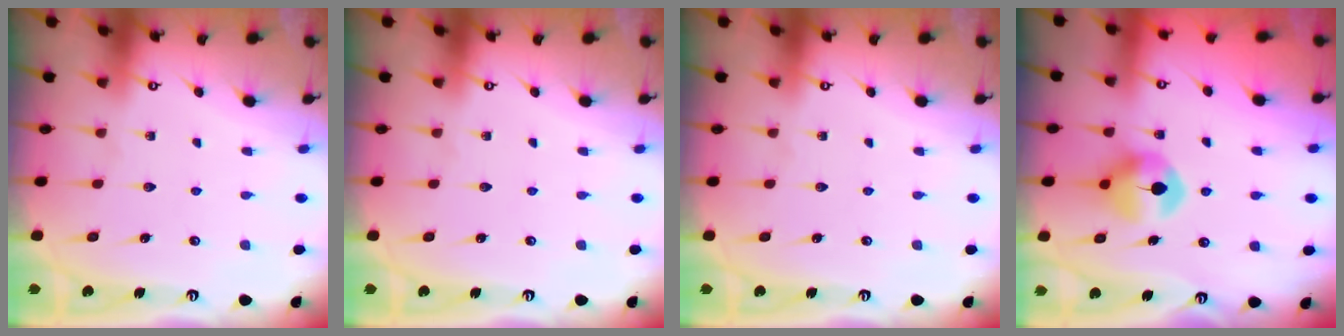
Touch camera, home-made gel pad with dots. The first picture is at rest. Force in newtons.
{"total": 0.0}
{"total": 0.0}
{"total": 7.9, "press": 7.9, "slide": 0.2}